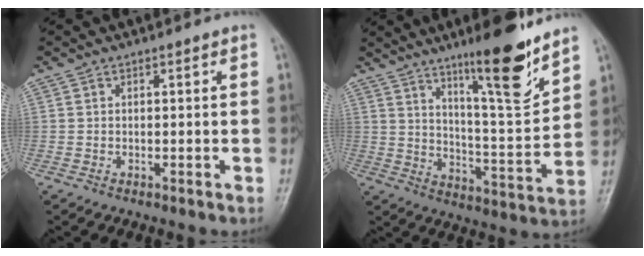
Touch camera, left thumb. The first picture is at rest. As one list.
[{"total": 15.4, "force": [10.6, 2.4, 11.0], "torque": [-0.149, -0.077, 0.175]}]